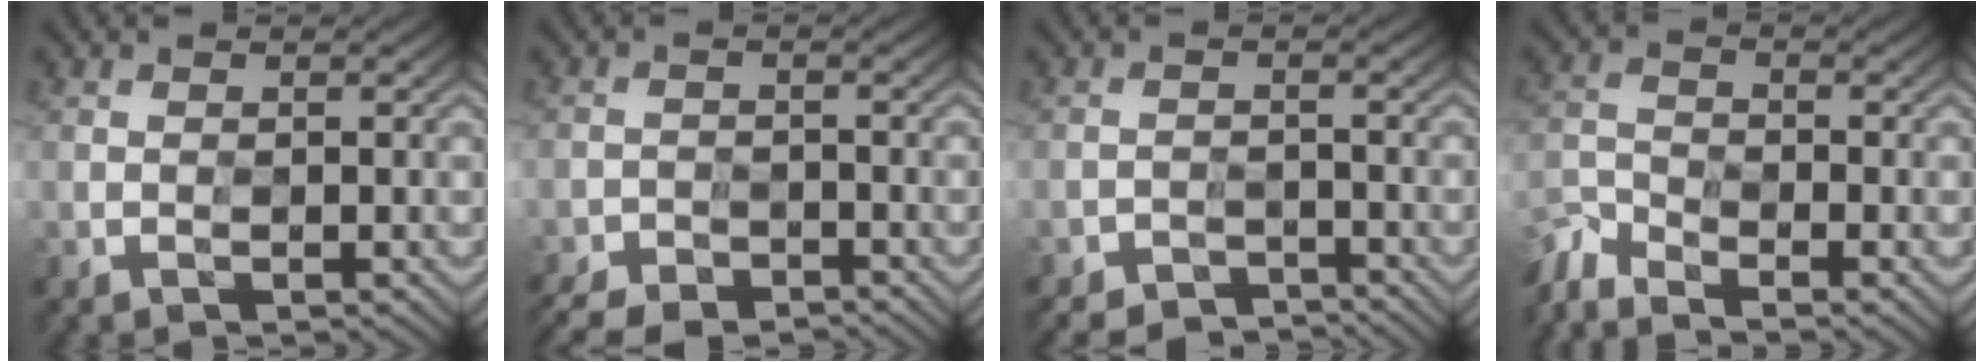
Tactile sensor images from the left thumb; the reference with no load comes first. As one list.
[{"total": 5.2, "force": [-4.4, 2.0, 1.7], "torque": [-0.040, -0.018, -0.080]}, {"total": 3.0, "force": [-2.9, 0.1, -0.5], "torque": [0.003, 0.003, -0.058]}, {"total": 6.6, "force": [-5.6, 2.3, 2.5], "torque": [-0.067, -0.020, -0.120]}]